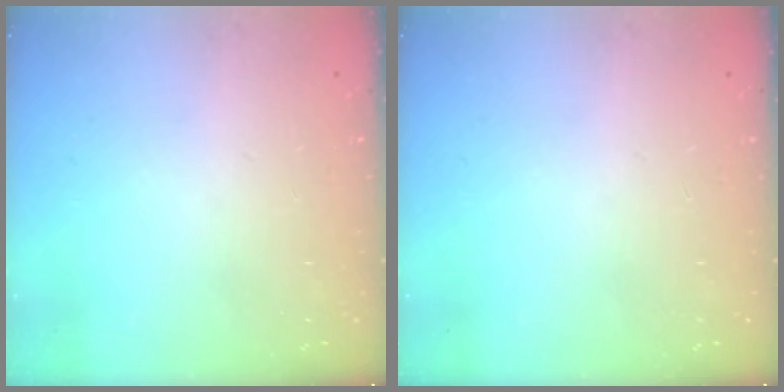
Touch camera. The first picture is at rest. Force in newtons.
{"total": 0.0}